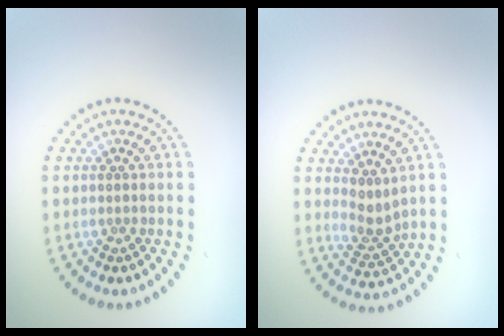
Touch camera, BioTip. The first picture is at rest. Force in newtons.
{"total": 2.3, "press": 1.6, "slide": 1.5}